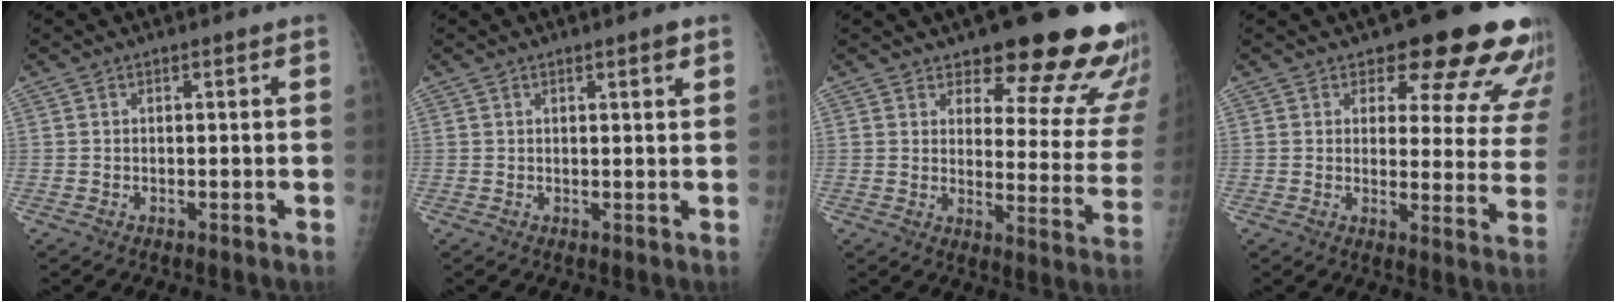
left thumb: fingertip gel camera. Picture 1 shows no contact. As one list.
[{"total": 1.9, "force": [1.2, 0.3, 1.5], "torque": [-0.019, -0.006, 0.016]}, {"total": 20.3, "force": [16.0, 6.2, 10.9], "torque": [-0.088, -0.109, 0.189]}, {"total": 17.1, "force": [13.6, 6.2, 8.2], "torque": [-0.047, -0.086, 0.145]}]